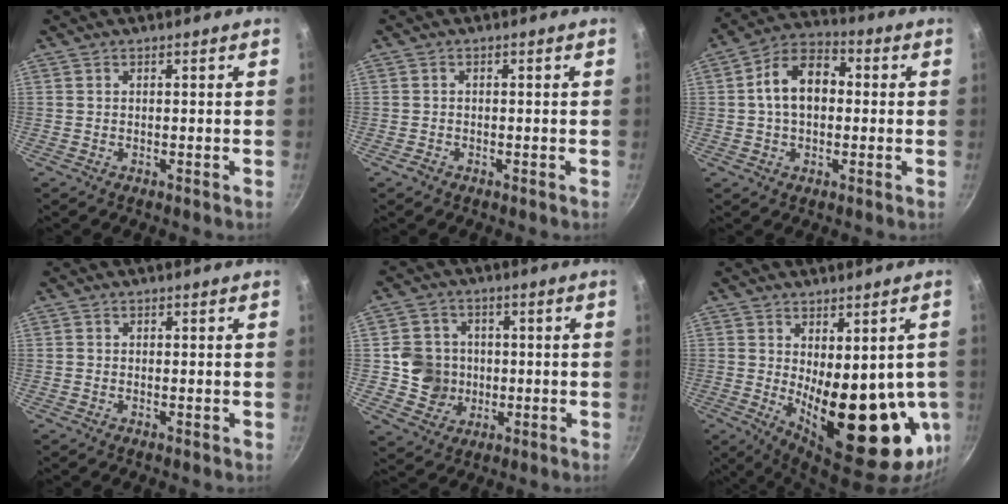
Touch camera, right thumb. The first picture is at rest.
{"total": 1.2, "force": [-0.9, 0.8, 0.3], "torque": [-0.006, 0.009, -0.017]}
{"total": 11.5, "force": [0.8, 7.8, 8.4], "torque": [-0.113, 0.033, -0.004]}
{"total": 0.6, "force": [-0.2, 0.3, 0.4], "torque": [-0.006, 0.002, -0.004]}
{"total": 8.5, "force": [-0.4, 8.1, 2.3], "torque": [-0.006, 0.014, -0.008]}
{"total": 20.7, "force": [-1.6, 9.1, 18.5], "torque": [-0.217, -0.038, 0.002]}